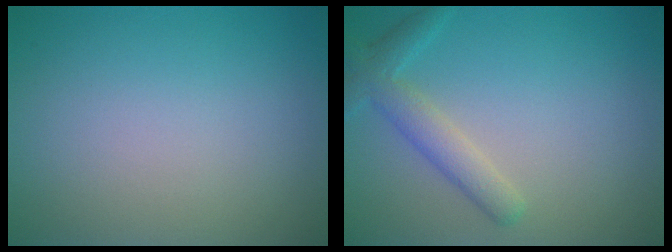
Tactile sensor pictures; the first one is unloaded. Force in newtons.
{"total": 2.1, "press": 2.1, "slide": 0.3}